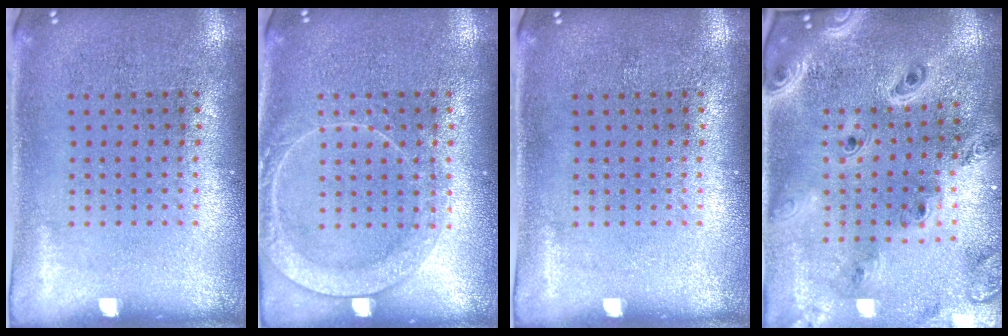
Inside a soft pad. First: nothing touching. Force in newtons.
{"total": 2.3, "press": 2.3, "slide": 0.3}
{"total": 0.0}
{"total": 2.8, "press": 2.4, "slide": 1.4}